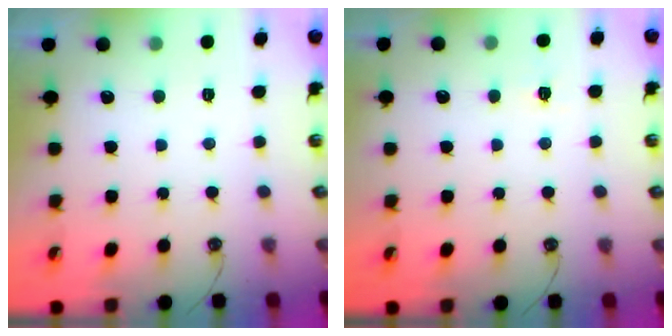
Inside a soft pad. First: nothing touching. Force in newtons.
{"total": 2.7, "press": 2.7, "slide": 0.3}